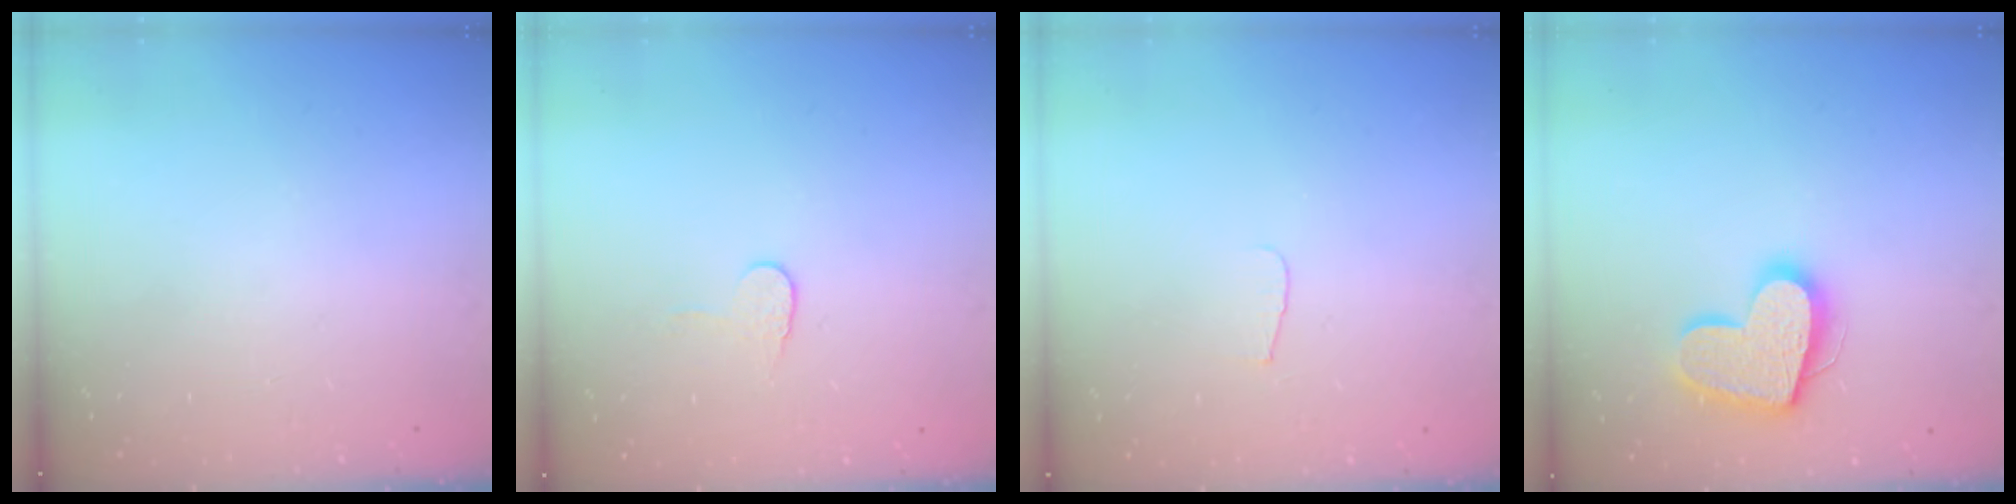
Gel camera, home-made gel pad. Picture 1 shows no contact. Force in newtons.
{"total": 5.3, "press": 5.3, "slide": 0.5}
{"total": 3.6, "press": 3.6, "slide": 0.4}
{"total": 15.8, "press": 15.7, "slide": 1.4}